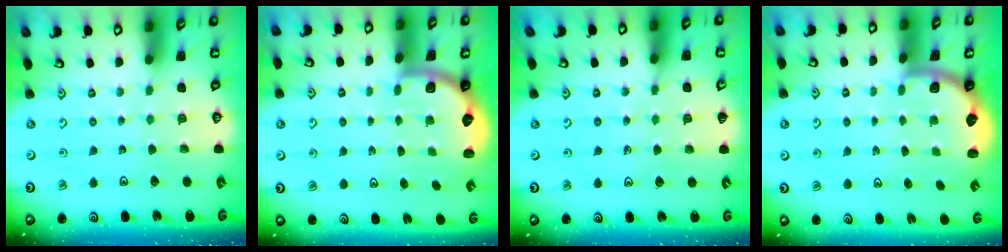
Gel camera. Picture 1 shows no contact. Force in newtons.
{"total": 2.2, "press": 2.1, "slide": 0.8}
{"total": 6.2, "press": 6.0, "slide": 1.7}
{"total": 2.2, "press": 2.1, "slide": 0.7}